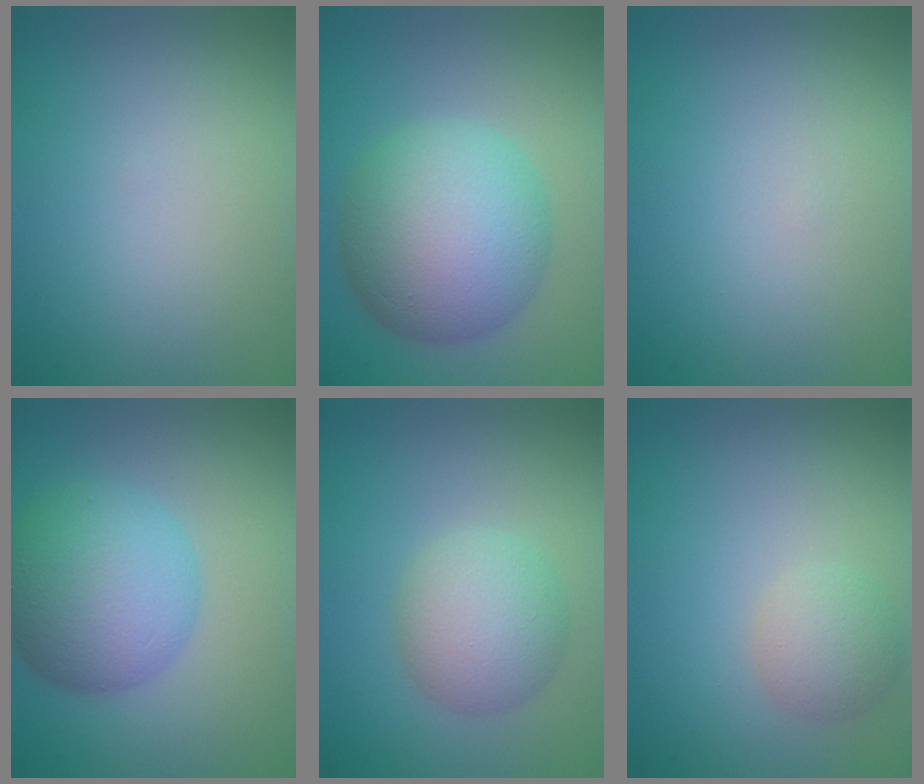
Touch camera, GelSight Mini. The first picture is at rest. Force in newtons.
{"total": 10.4, "press": 10.4, "slide": 0.3}
{"total": 0.0}
{"total": 8.0, "press": 8.0, "slide": 0.2}
{"total": 4.7, "press": 4.7, "slide": 0.2}
{"total": 2.7, "press": 2.7, "slide": 0.1}